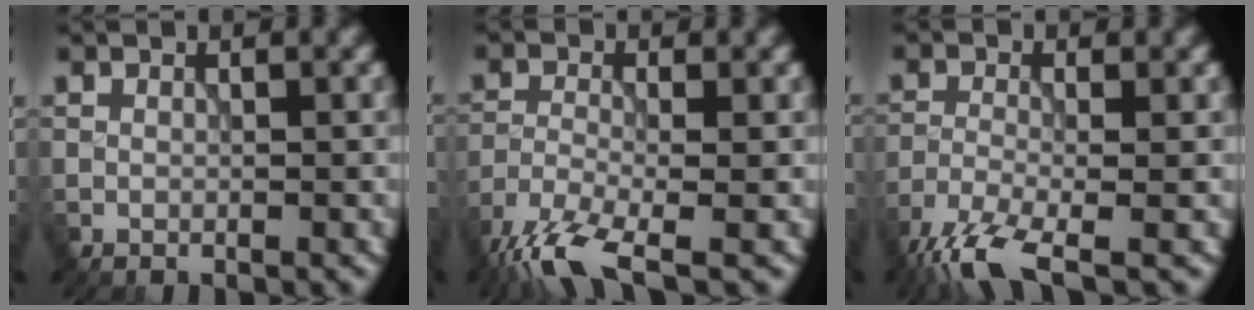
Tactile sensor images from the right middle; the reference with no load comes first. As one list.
[{"total": 7.5, "force": [-5.4, 1.9, 4.8], "torque": [-0.095, -0.015, -0.114]}, {"total": 6.6, "force": [-4.7, 1.6, 4.4], "torque": [-0.089, -0.014, -0.102]}]